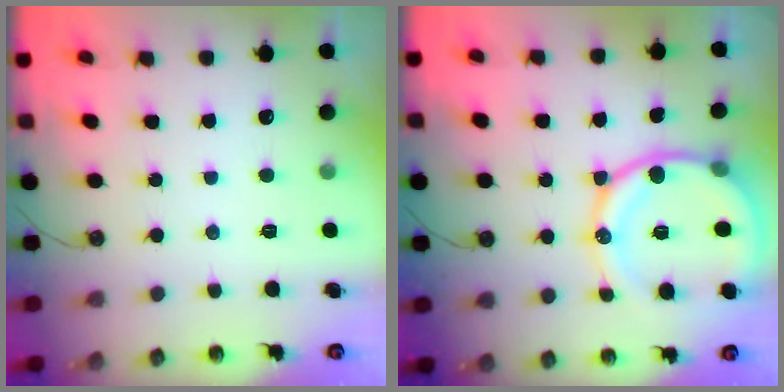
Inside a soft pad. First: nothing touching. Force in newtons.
{"total": 16.5, "press": 16.4, "slide": 1.4}